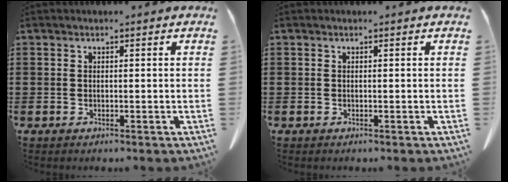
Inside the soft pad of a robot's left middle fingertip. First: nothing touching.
{"total": 0.0}